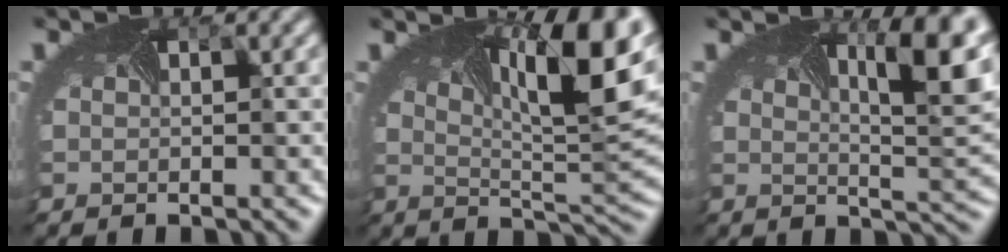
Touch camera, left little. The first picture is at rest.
{"total": 14.4, "force": [4.3, 4.9, 12.8], "torque": [-0.189, 0.016, 0.082]}
{"total": 11.0, "force": [3.0, 4.0, 9.8], "torque": [-0.127, 0.008, 0.046]}